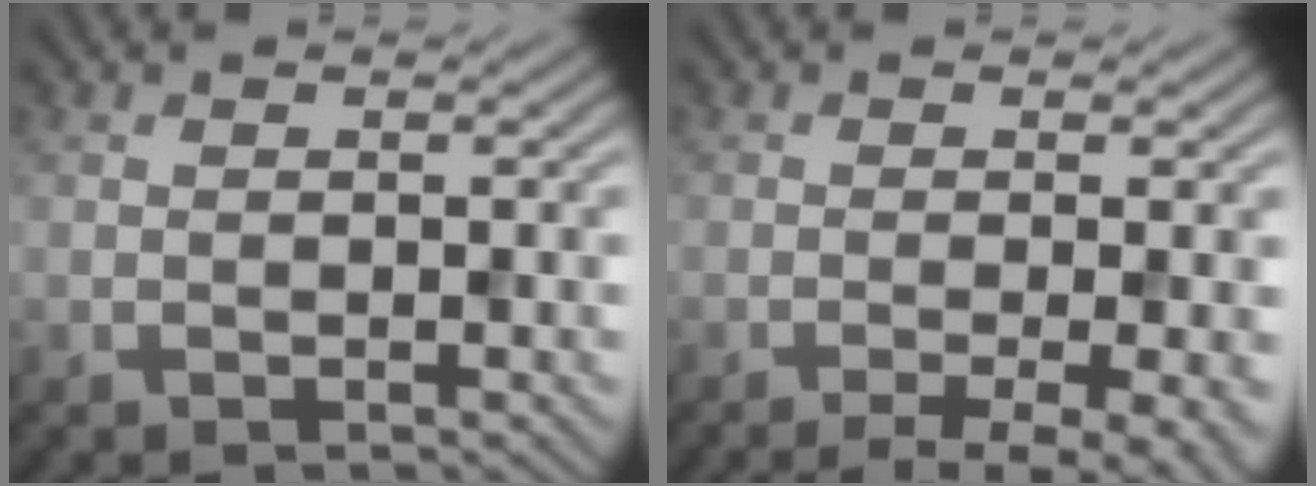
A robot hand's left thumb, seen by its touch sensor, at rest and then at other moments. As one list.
[{"total": 6.3, "force": [-2.8, 1.5, 5.5], "torque": [-0.069, -0.003, -0.041]}]